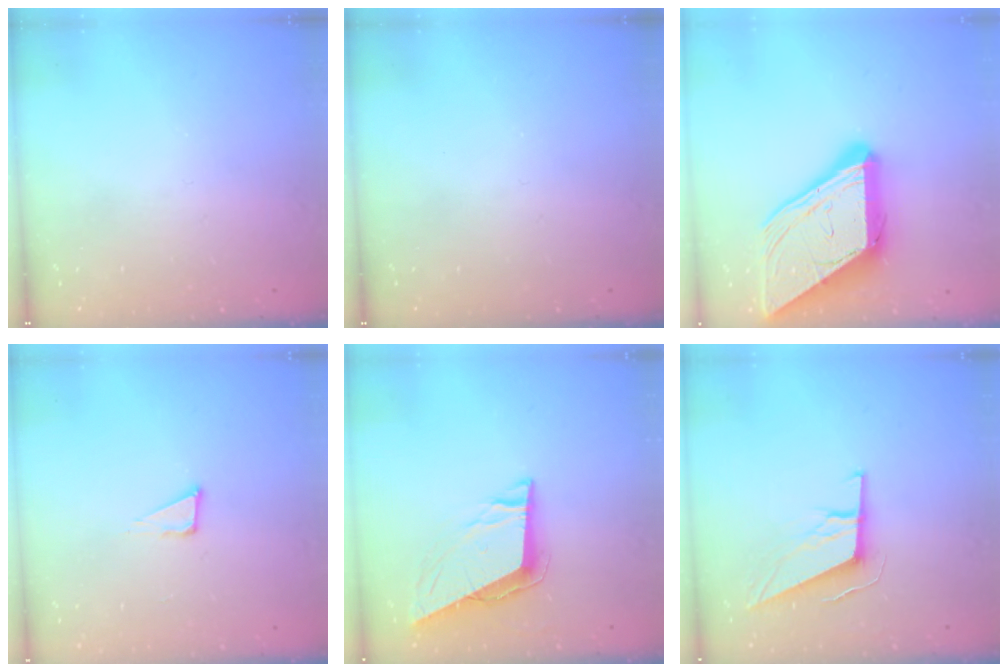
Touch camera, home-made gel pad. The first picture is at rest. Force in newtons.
{"total": 0.0}
{"total": 19.0, "press": 18.8, "slide": 2.1}
{"total": 4.0, "press": 3.9, "slide": 0.8}
{"total": 9.0, "press": 8.7, "slide": 2.5}
{"total": 11.2, "press": 11.0, "slide": 2.4}